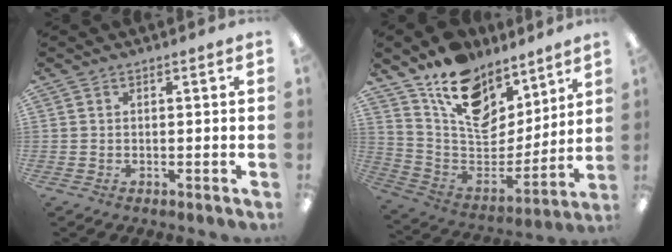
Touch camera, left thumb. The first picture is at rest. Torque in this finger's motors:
{"motor_torque": [1.22, 1.31, 1.39, -1.39, 0.15]}